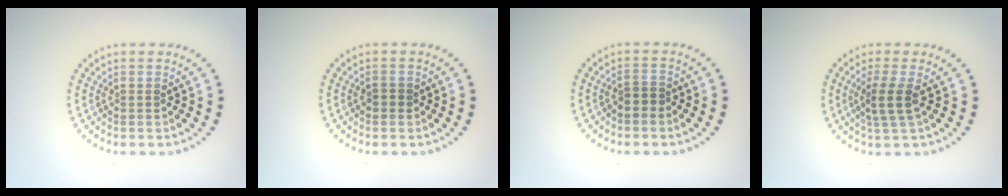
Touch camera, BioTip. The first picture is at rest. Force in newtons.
{"total": 0.9, "press": 0.9, "slide": 0.0}
{"total": 1.6, "press": 1.4, "slide": 0.8}
{"total": 2.5, "press": 2.0, "slide": 1.4}